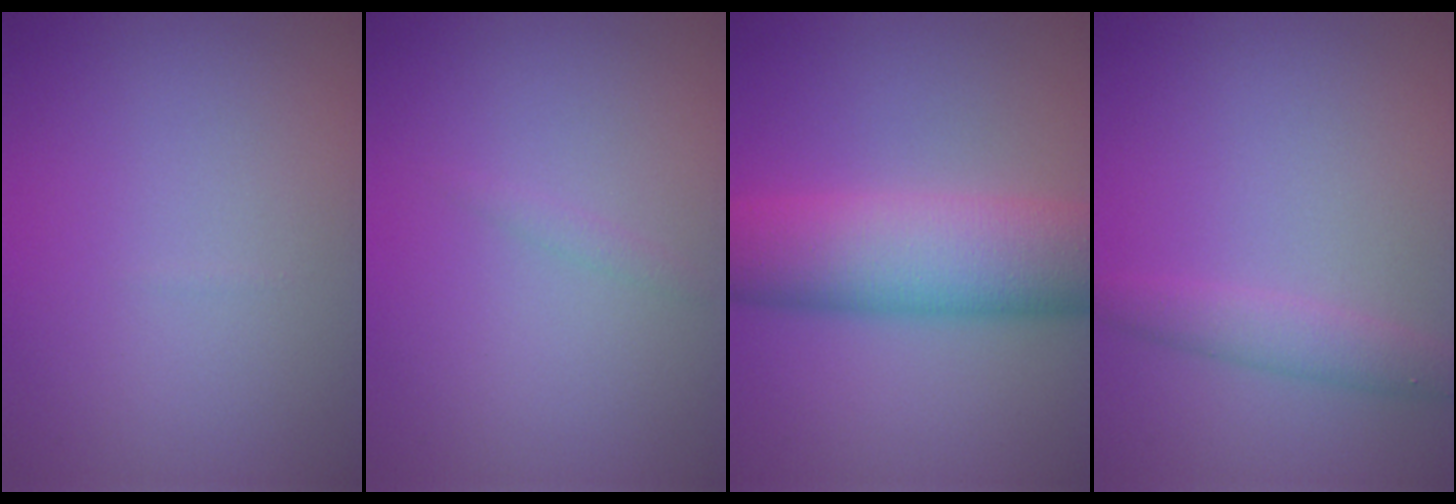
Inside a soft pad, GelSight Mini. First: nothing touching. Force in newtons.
{"total": 0.6, "press": 0.6, "slide": 0.0}
{"total": 10.3, "press": 10.3, "slide": 0.2}
{"total": 2.3, "press": 2.3, "slide": 0.1}